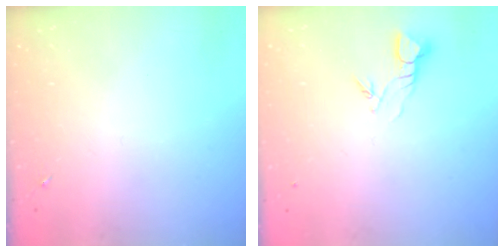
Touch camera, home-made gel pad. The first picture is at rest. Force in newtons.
{"total": 3.9, "press": 3.9, "slide": 0.2}